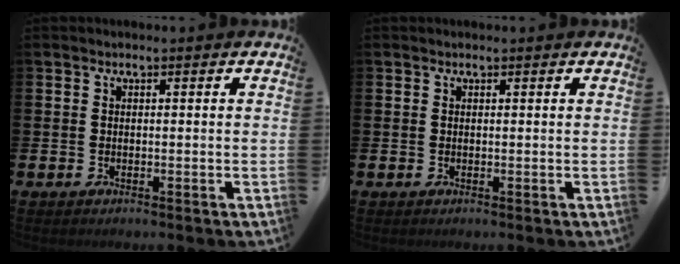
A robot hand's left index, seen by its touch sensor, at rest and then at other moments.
{"total": 0.0}